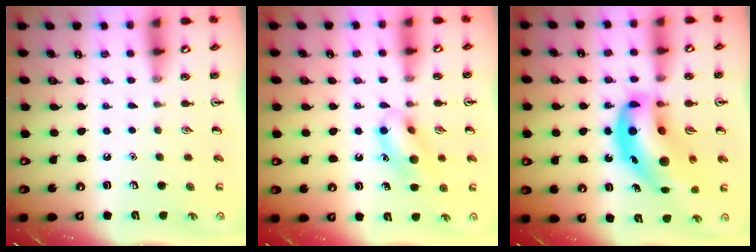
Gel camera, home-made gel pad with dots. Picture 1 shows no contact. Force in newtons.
{"total": 12.1, "press": 12.0, "slide": 0.8}
{"total": 18.9, "press": 18.2, "slide": 5.2}